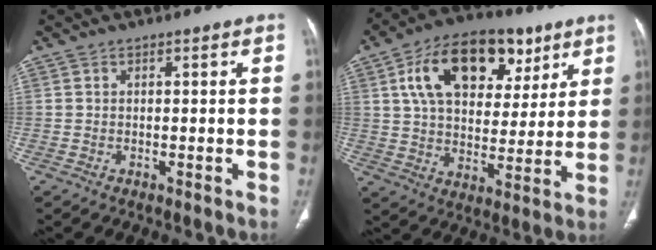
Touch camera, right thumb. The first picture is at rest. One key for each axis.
{"total": 21.0, "fx": 9.1, "fy": 13.0, "fz": 13.8, "tx": -0.190, "ty": -0.004, "tz": 0.144}